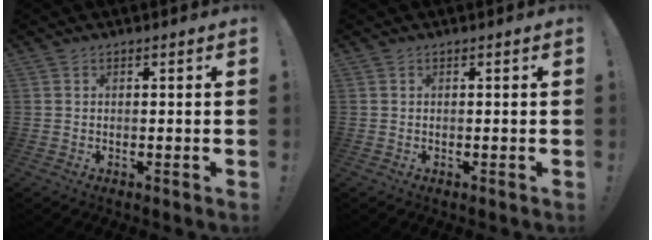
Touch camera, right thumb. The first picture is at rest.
{"total": 0.0}